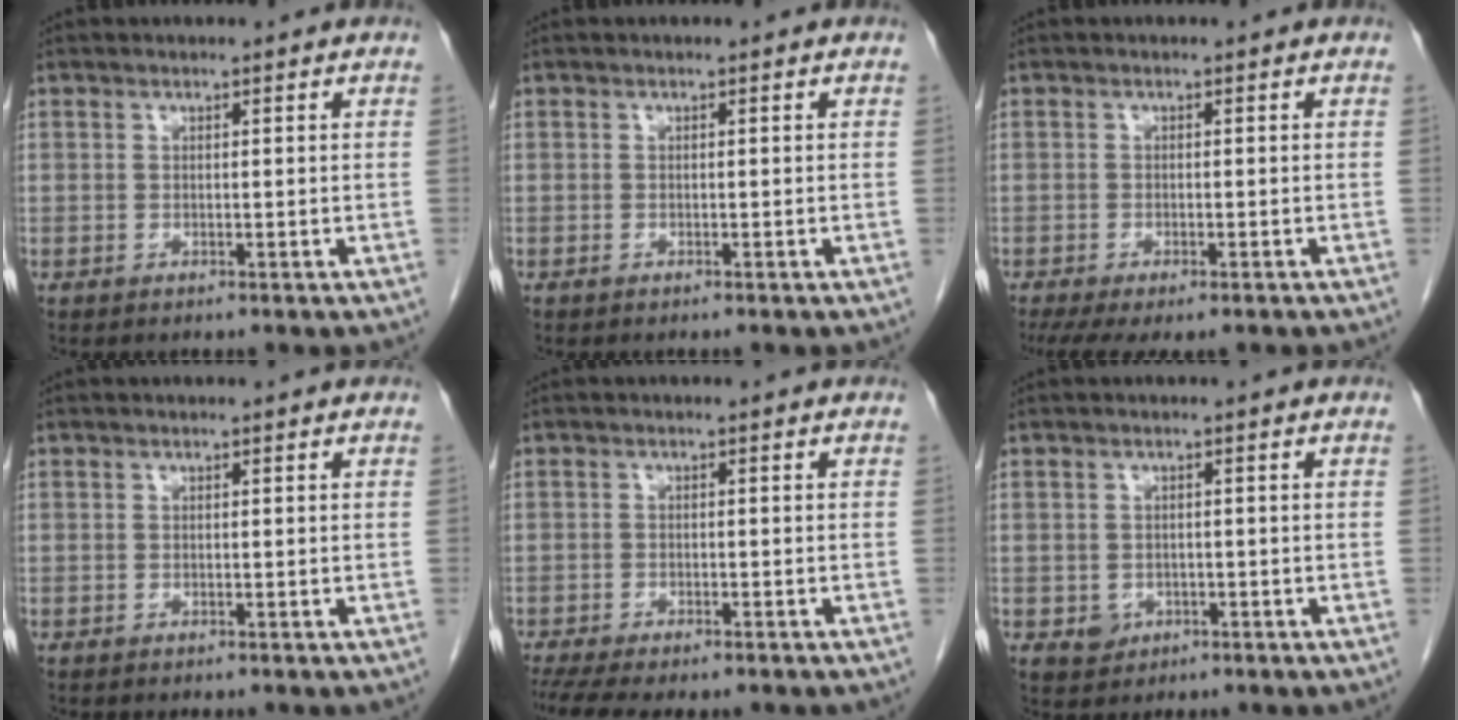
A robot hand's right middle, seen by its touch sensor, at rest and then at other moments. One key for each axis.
{"total": 0.0}
{"total": 9.0, "fx": -6.8, "fy": 2.6, "fz": 5.2, "tx": -0.088, "ty": -0.011, "tz": -0.101}
{"total": 0.0}
{"total": 9.3, "fx": -7.4, "fy": 2.6, "fz": 5.0, "tx": -0.083, "ty": -0.004, "tz": -0.109}
{"total": 2.4, "fx": -0.8, "fy": 2.2, "fz": 0.7, "tx": -0.010, "ty": 0.004, "tz": -0.004}